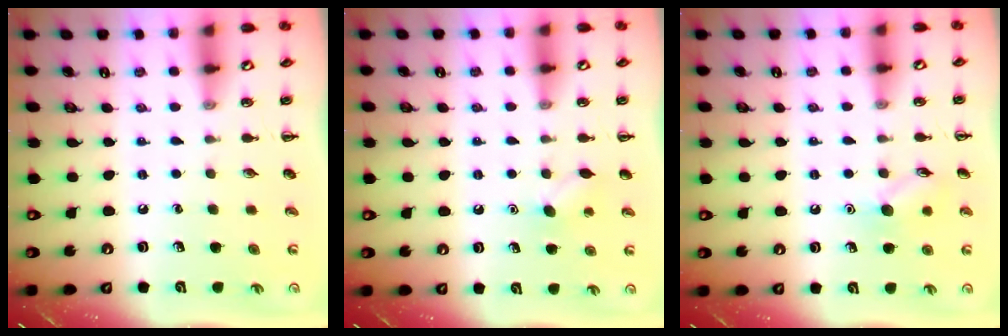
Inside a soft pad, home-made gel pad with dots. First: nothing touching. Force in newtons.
{"total": 6.1, "press": 5.9, "slide": 1.7}
{"total": 8.3, "press": 8.3, "slide": 1.1}